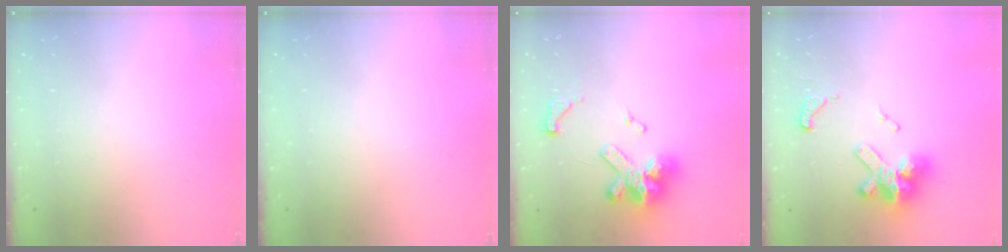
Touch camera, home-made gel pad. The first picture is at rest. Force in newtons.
{"total": 0.0}
{"total": 14.5, "press": 14.5, "slide": 0.9}
{"total": 13.5, "press": 13.4, "slide": 1.8}